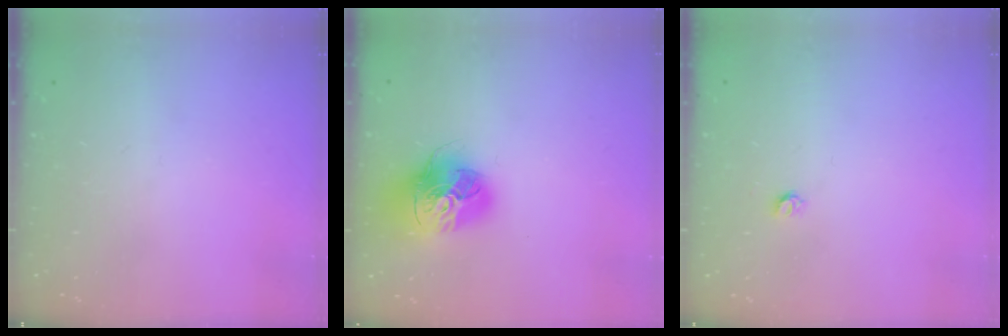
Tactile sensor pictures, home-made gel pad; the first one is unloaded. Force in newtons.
{"total": 17.5, "press": 17.3, "slide": 2.0}
{"total": 3.2, "press": 3.2, "slide": 0.3}